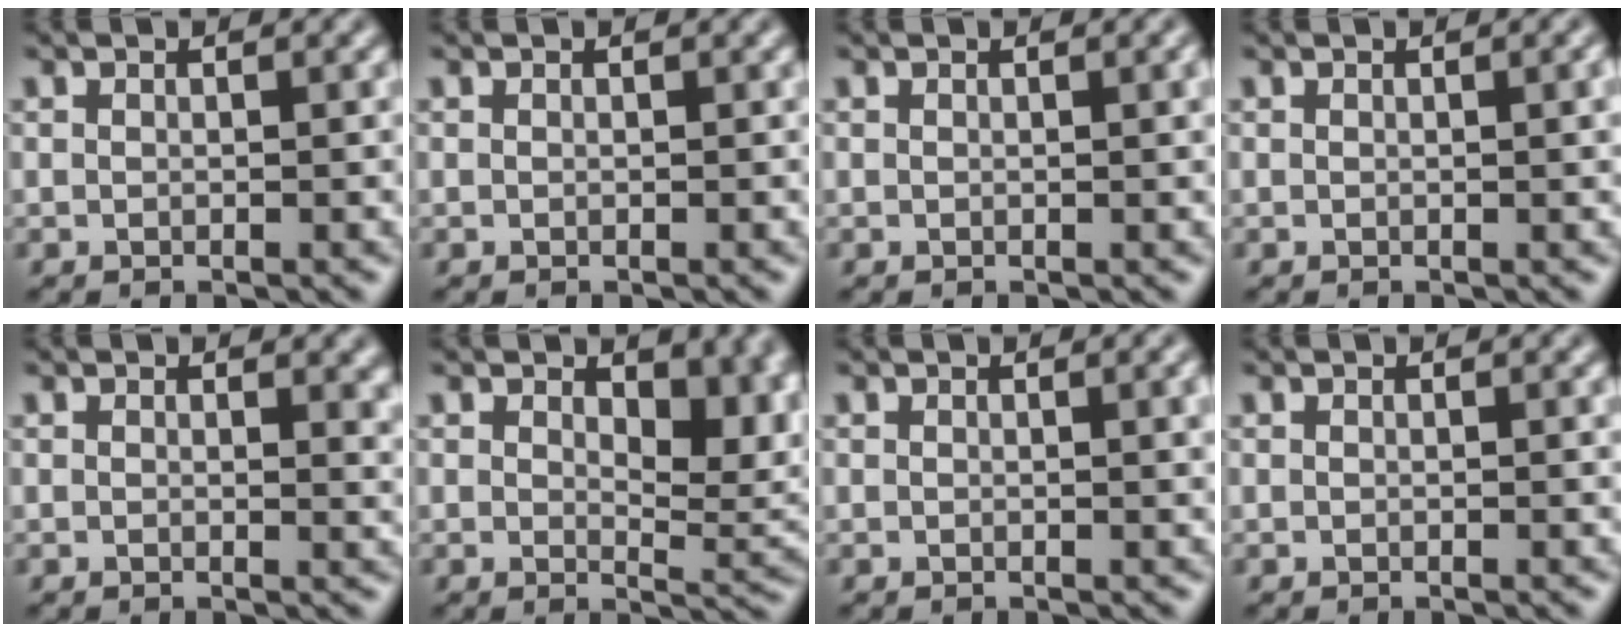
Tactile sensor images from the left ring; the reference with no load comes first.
{"total": 0.0}
{"total": 1.0, "force": [0.3, 0.2, 0.9], "torque": [-0.011, 0.003, 0.004]}
{"total": 1.3, "force": [0.2, 0.3, 1.3], "torque": [-0.014, 0.003, 0.001]}
{"total": 1.8, "force": [0.7, 0.8, 1.4], "torque": [-0.013, -0.004, 0.011]}
{"total": 6.5, "force": [2.3, 3.4, 5.1], "torque": [-0.063, -0.011, 0.036]}
{"total": 1.6, "force": [0.5, 0.5, 1.5], "torque": [-0.016, 0.003, 0.005]}
{"total": 0.0}